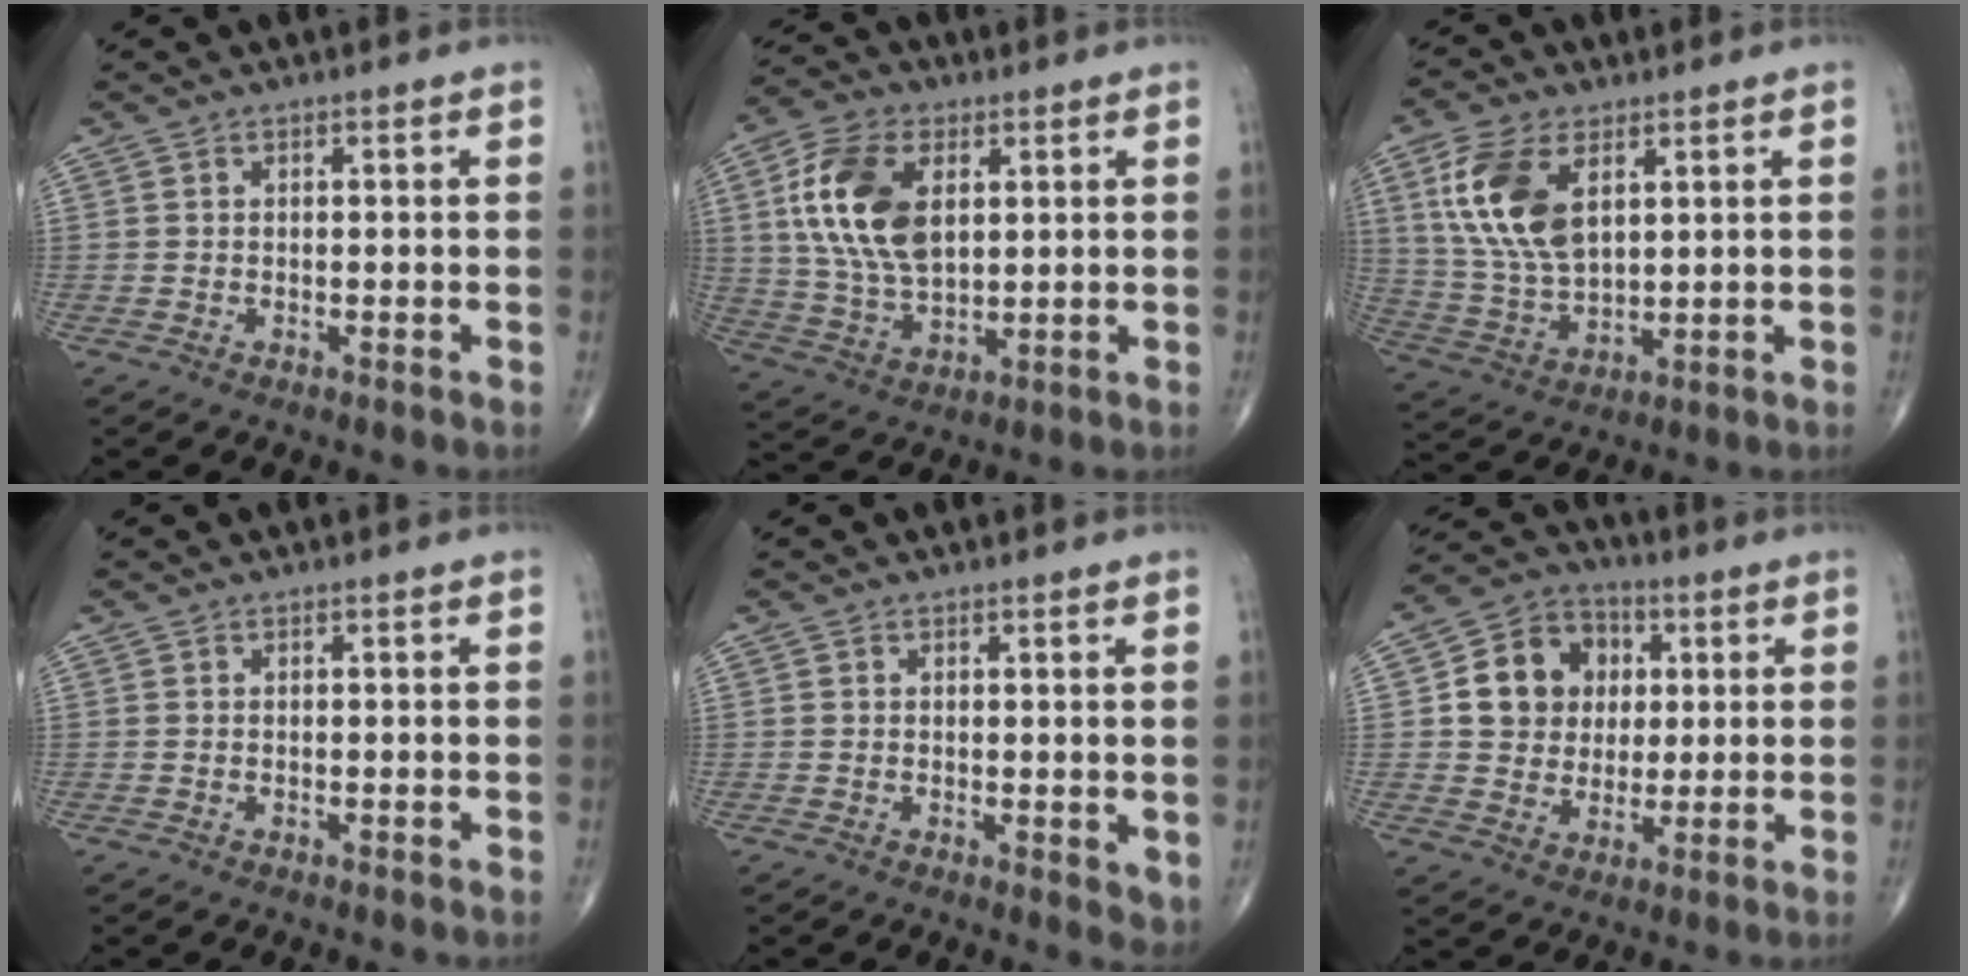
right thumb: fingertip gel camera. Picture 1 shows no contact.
{"total": 15.7, "force": [4.0, 9.1, 12.2], "torque": [-0.230, -0.006, 0.077]}
{"total": 14.1, "force": [5.0, 7.6, 10.7], "torque": [-0.215, -0.014, 0.105]}
{"total": 0.0}
{"total": 3.0, "force": [0.3, 1.5, 2.6], "torque": [-0.029, -0.011, 0.004]}
{"total": 12.7, "force": [2.5, 11.0, 5.9], "torque": [-0.064, 0.008, 0.039]}